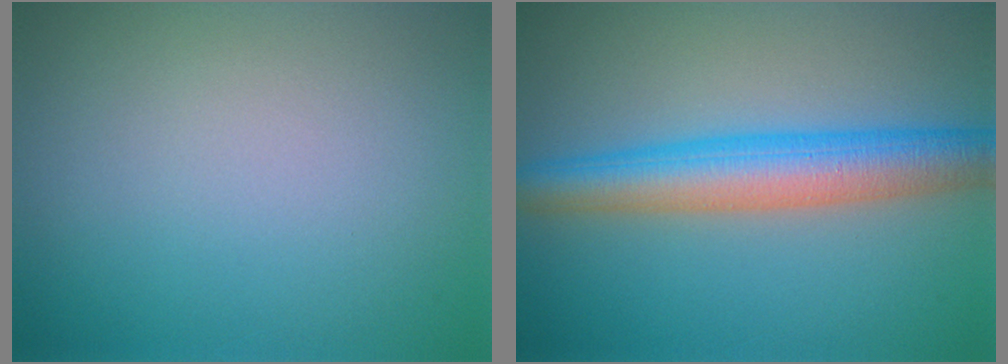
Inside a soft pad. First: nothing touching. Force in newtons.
{"total": 5.9, "press": 5.9, "slide": 0.3}